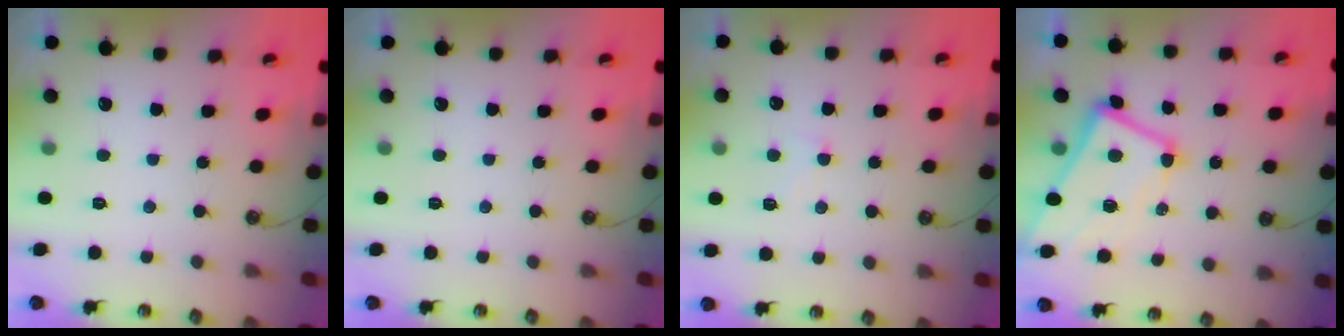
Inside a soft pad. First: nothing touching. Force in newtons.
{"total": 0.0}
{"total": 0.8, "press": 0.1, "slide": 0.8}
{"total": 2.9, "press": 2.8, "slide": 0.9}